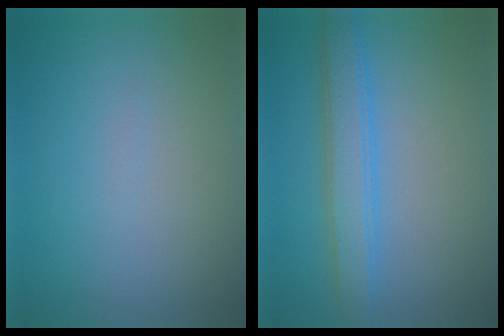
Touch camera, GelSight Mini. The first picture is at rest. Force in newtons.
{"total": 4.0, "press": 4.0, "slide": 0.1}